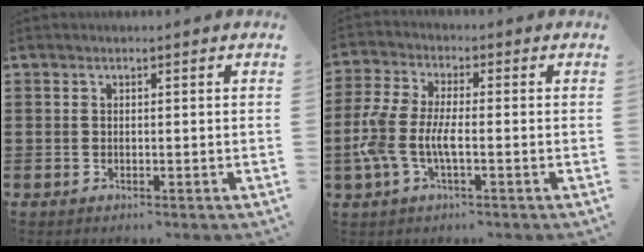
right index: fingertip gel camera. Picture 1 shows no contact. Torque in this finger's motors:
{"motor_torque": [1.54, -0.60, 0.76, 0.21]}